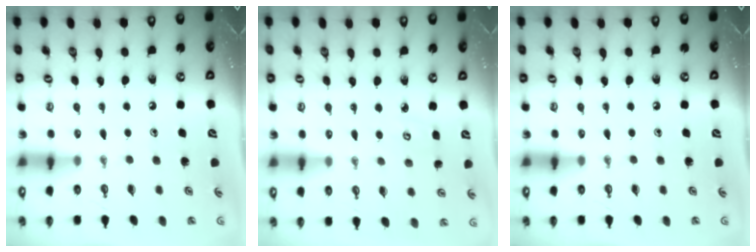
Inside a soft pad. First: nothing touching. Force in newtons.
{"total": 4.3, "press": 4.3, "slide": 0.4}
{"total": 0.0}